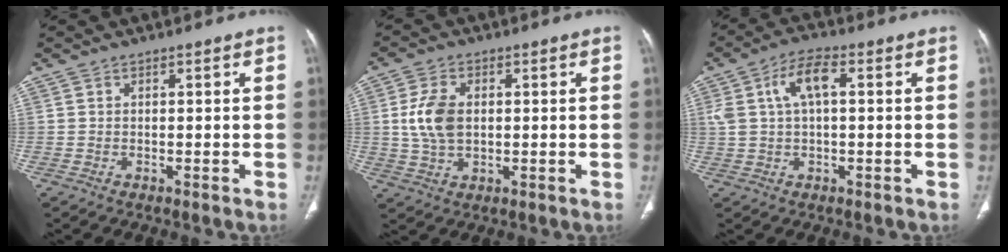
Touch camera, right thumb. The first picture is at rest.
{"total": 7.8, "force": [0.8, 4.9, 6.0], "torque": [-0.119, 0.001, 0.019]}
{"total": 7.2, "force": [1.6, 3.3, 6.2], "torque": [-0.128, 0.020, 0.030]}